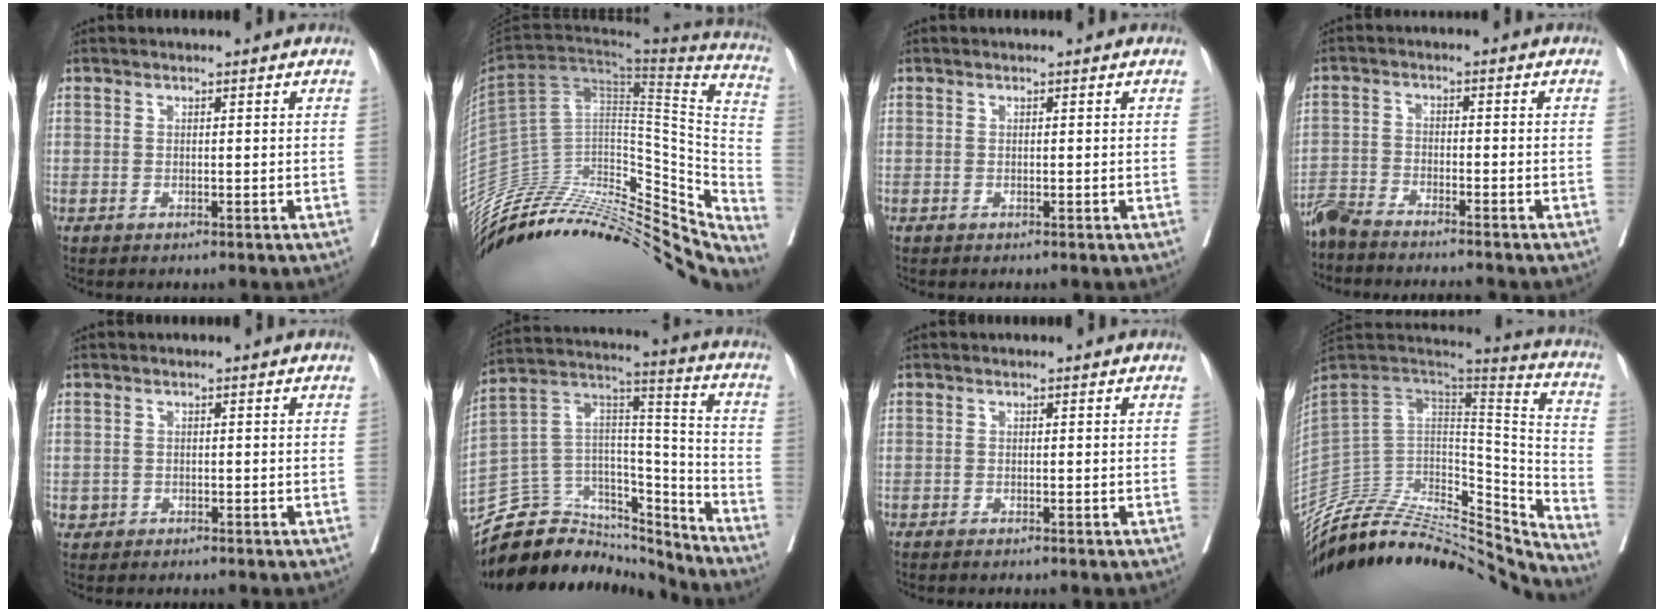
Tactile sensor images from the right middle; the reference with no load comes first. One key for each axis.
{"total": 38.7, "fx": -31.2, "fy": 14.7, "fz": 17.4, "tx": -0.236, "ty": -0.002, "tz": -0.436}
{"total": 0.0}
{"total": 7.5, "fx": -7.0, "fy": 0.0, "fz": 2.6, "tx": -0.034, "ty": -0.012, "tz": -0.119}
{"total": 0.9, "fx": -0.7, "fy": 0.6, "fz": 0.2, "tx": -0.006, "ty": 0.003, "tz": -0.011}
{"total": 20.9, "fx": -19.3, "fy": 7.2, "fz": 3.6, "tx": -0.074, "ty": 0.074, "tz": -0.316}
{"total": 2.8, "fx": -2.5, "fy": 0.1, "fz": 1.4, "tx": -0.018, "ty": -0.003, "tz": -0.032}
{"total": 36.4, "fx": -33.2, "fy": 8.3, "fz": 12.4, "tx": -0.169, "ty": -0.023, "tz": -0.487}